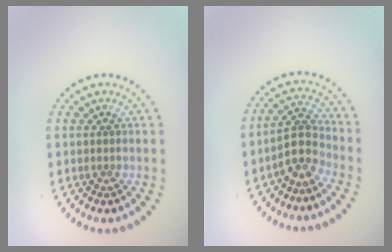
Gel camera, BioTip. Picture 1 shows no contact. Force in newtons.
{"total": 3.0, "press": 2.6, "slide": 1.6}